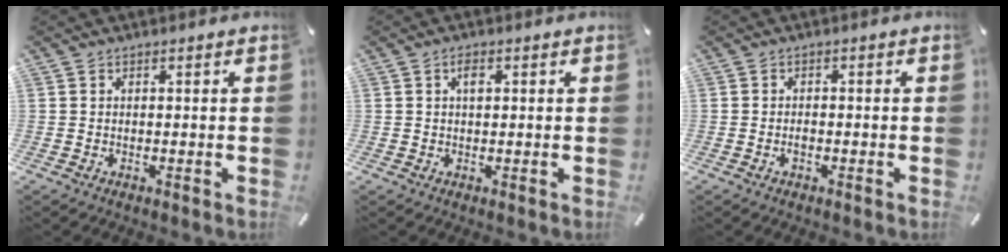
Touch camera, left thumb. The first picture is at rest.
{"total": 1.9, "force": [0.6, 0.9, 1.6], "torque": [-0.025, 0.002, 0.008]}
{"total": 1.4, "force": [-0.7, 0.7, 1.0], "torque": [-0.021, 0.002, -0.013]}